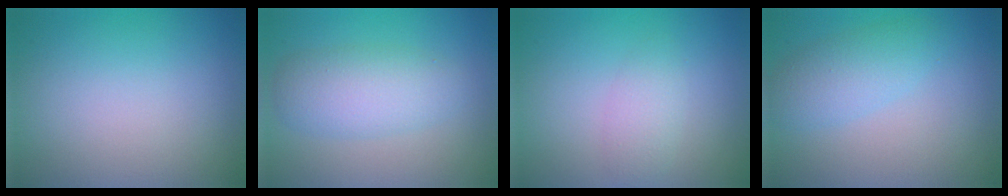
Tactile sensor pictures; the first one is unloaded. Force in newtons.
{"total": 4.1, "press": 4.1, "slide": 0.1}
{"total": 1.9, "press": 1.9, "slide": 0.1}
{"total": 2.8, "press": 2.8, "slide": 0.1}